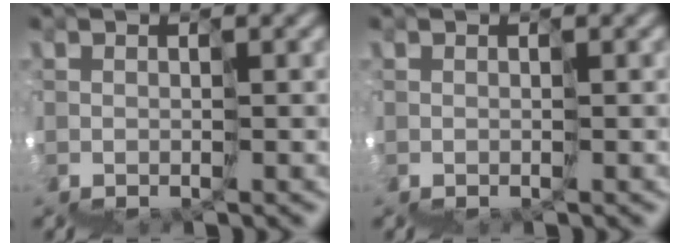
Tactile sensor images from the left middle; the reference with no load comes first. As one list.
[{"total": 0.0}]